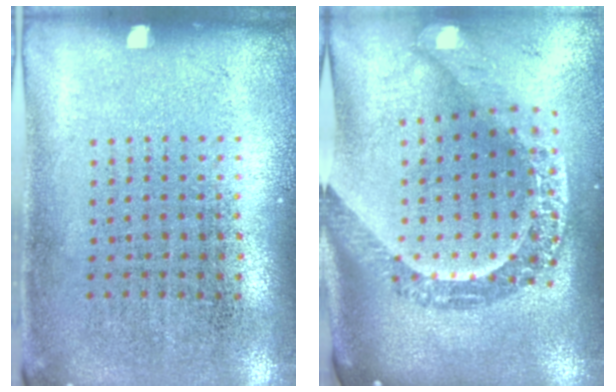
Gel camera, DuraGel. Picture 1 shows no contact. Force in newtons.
{"total": 3.1, "press": 2.3, "slide": 2.0}